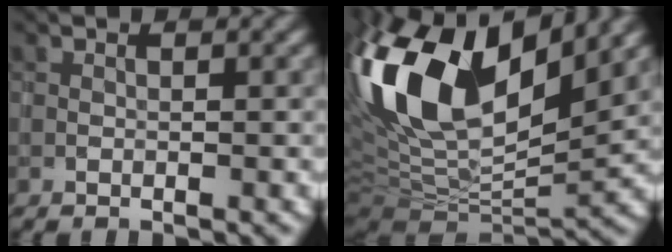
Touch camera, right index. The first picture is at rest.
{"total": 16.6, "force": [6.2, 7.8, 13.2], "torque": [-0.268, 0.029, 0.106]}